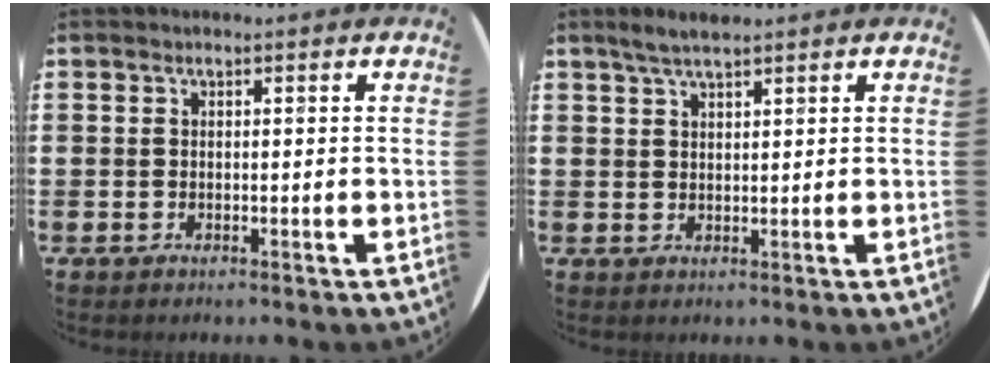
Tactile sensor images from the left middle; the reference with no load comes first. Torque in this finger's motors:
{"motor_torque": [0.26, -0.21, 0.05, 0.04]}